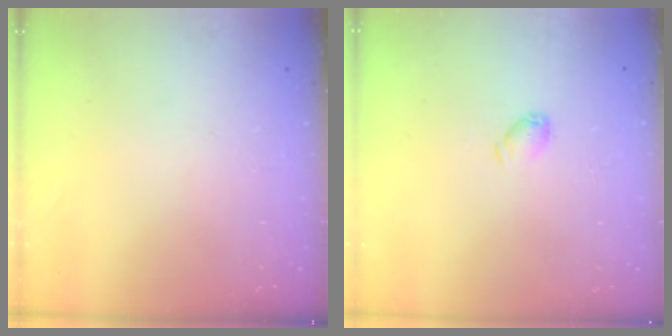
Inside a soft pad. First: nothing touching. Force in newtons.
{"total": 3.4, "press": 3.3, "slide": 0.6}